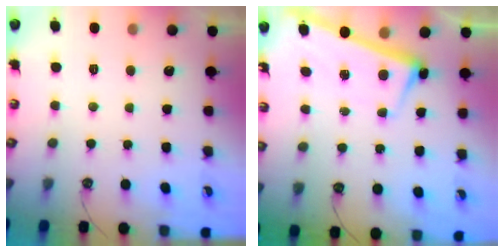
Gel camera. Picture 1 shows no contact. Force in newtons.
{"total": 2.9, "press": 2.8, "slide": 0.4}